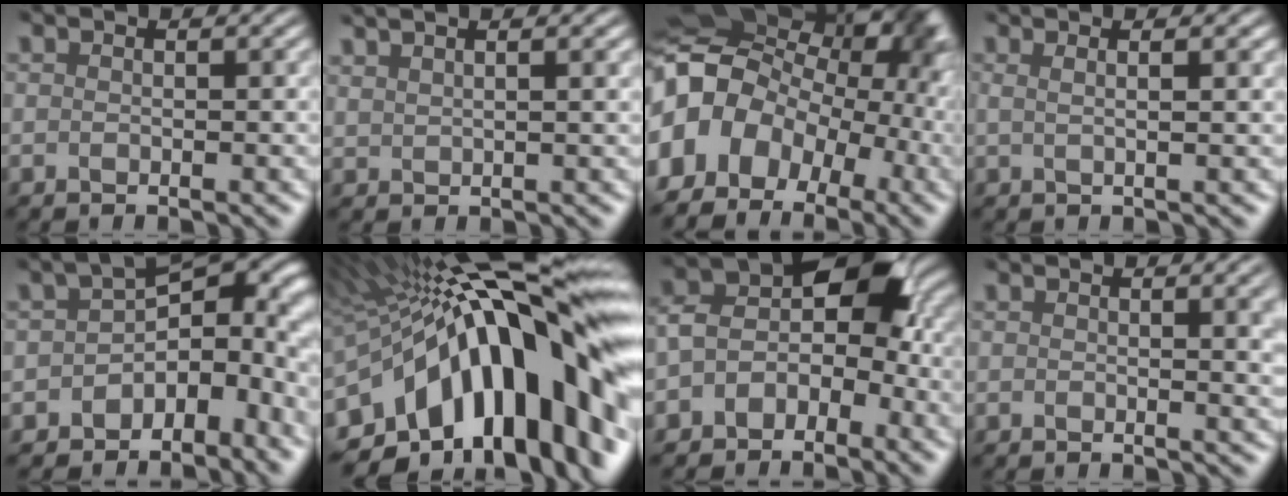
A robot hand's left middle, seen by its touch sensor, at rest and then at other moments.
{"total": 2.9, "force": [2.4, 1.2, 1.0], "torque": [0.023, 0.006, 0.009]}
{"total": 15.1, "force": [-2.3, 12.0, 9.0], "torque": [-0.195, -0.001, -0.050]}
{"total": 2.1, "force": [1.5, 0.7, 1.3], "torque": [0.002, -0.007, 0.004]}
{"total": 6.3, "force": [-1.9, 4.4, 4.1], "torque": [-0.041, -0.010, -0.032]}
{"total": 18.4, "force": [-1.5, 8.3, 16.3], "torque": [-0.241, 0.012, -0.041]}
{"total": 5.4, "force": [-1.1, 3.6, 3.8], "torque": [-0.058, 0.012, -0.041]}
{"total": 1.6, "force": [0.7, 0.5, 1.3], "torque": [-0.015, -0.012, 0.004]}